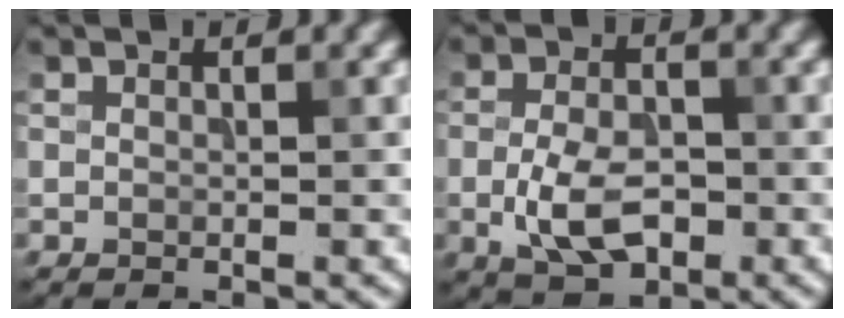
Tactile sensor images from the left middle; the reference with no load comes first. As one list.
[{"total": 4.8, "force": [-1.5, 2.6, 3.7], "torque": [-0.081, -0.003, -0.028]}]